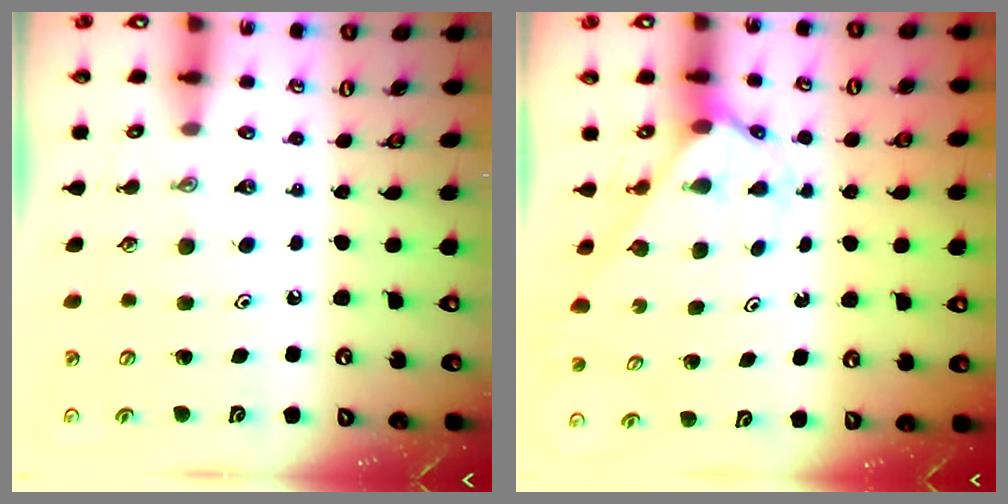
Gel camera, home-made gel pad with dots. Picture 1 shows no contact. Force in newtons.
{"total": 2.3, "press": 2.3, "slide": 0.2}